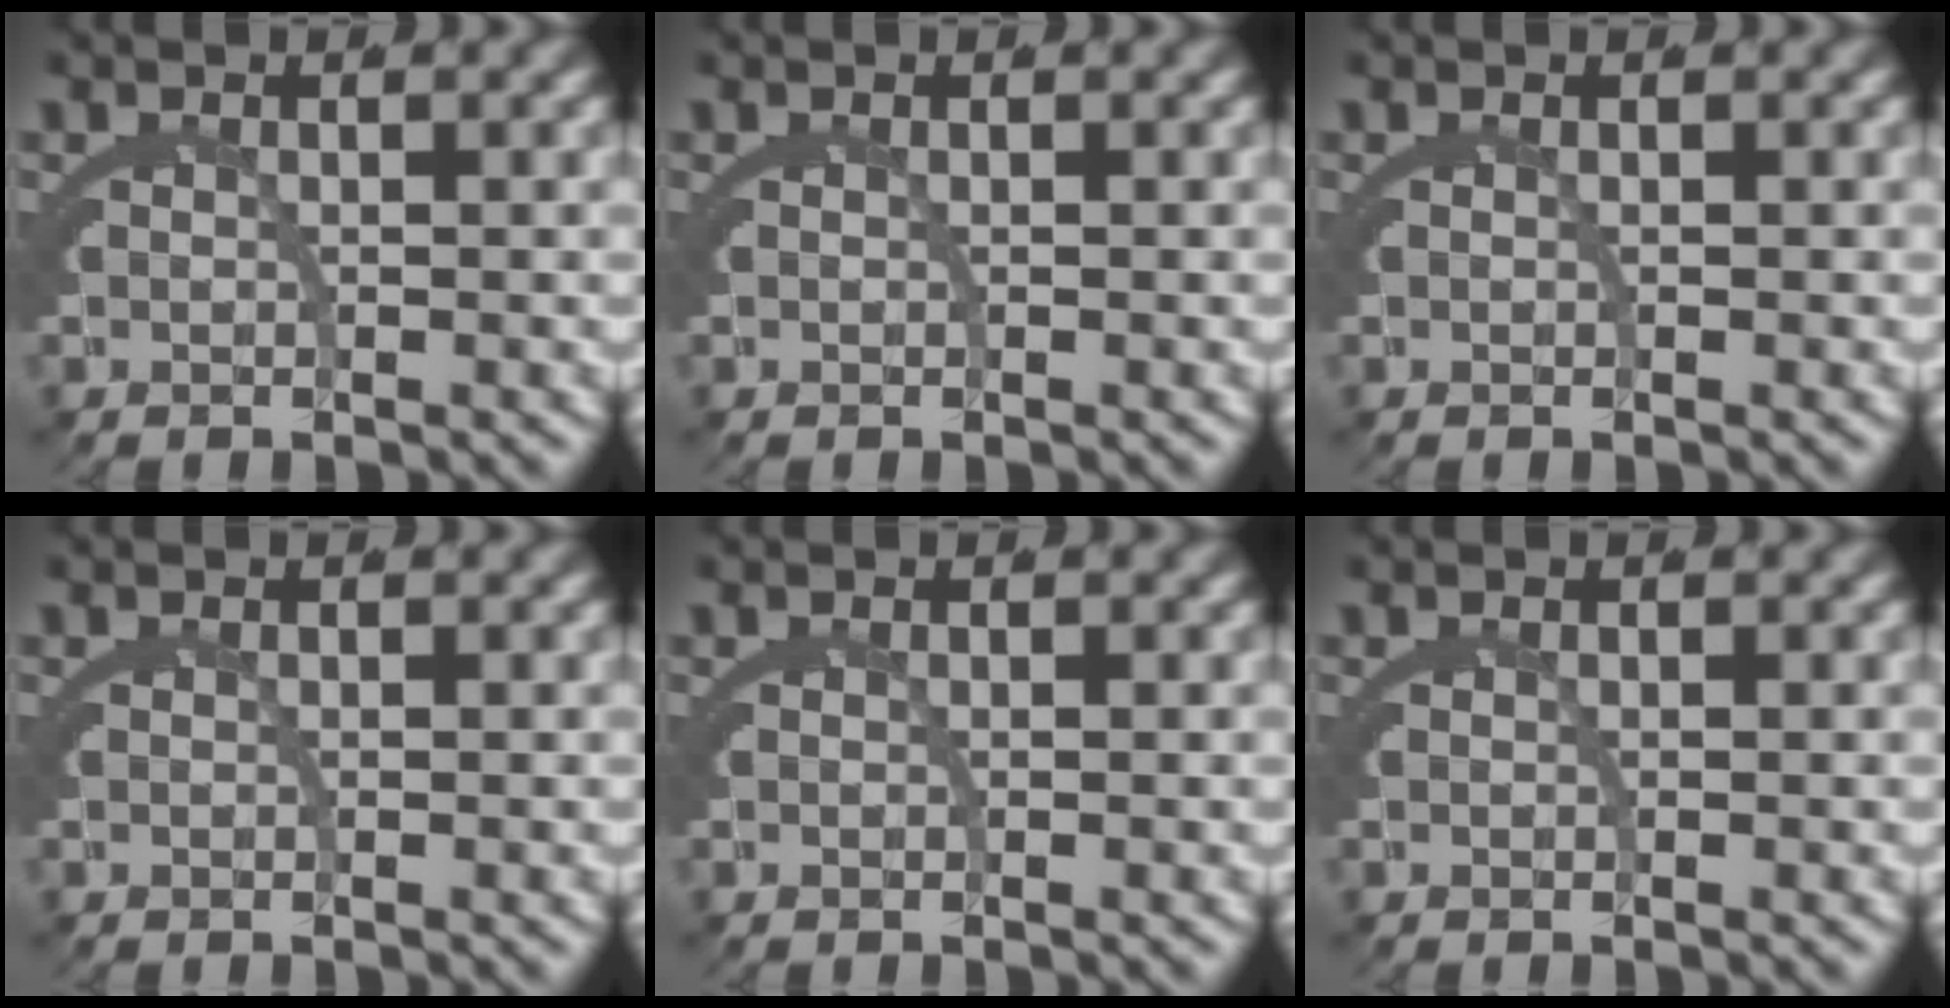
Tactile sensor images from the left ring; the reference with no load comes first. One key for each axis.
{"total": 0.0}
{"total": 0.0}
{"total": 0.0}
{"total": 0.0}
{"total": 0.0}